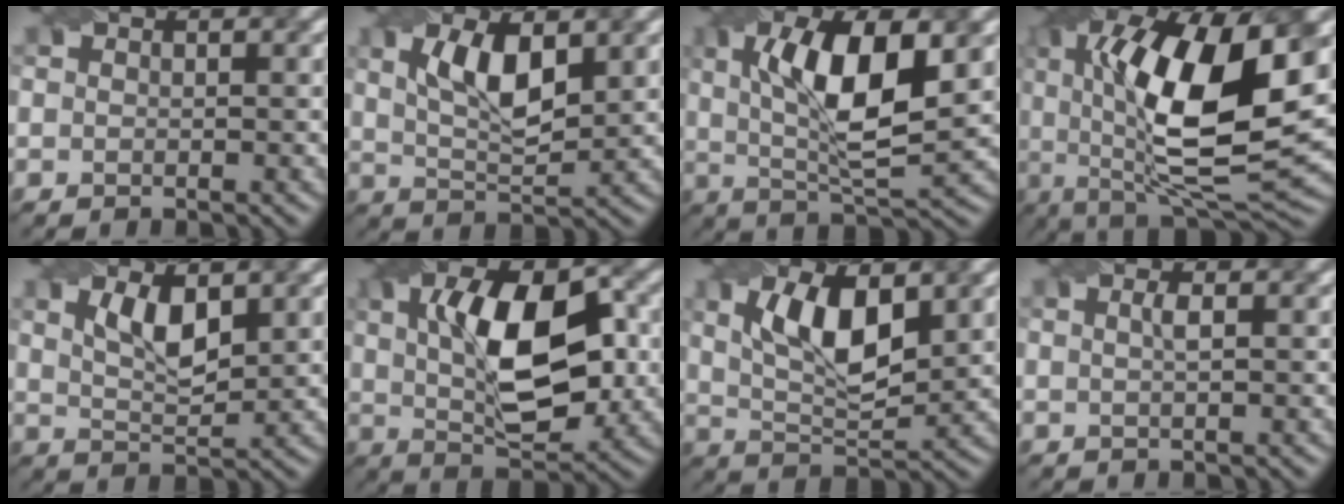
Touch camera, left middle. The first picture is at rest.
{"total": 6.1, "force": [2.0, 2.4, 5.2], "torque": [-0.102, 0.001, 0.039]}
{"total": 10.4, "force": [2.3, 3.6, 9.5], "torque": [-0.165, 0.005, 0.039]}
{"total": 15.3, "force": [2.4, 5.2, 14.2], "torque": [-0.239, -0.004, 0.038]}
{"total": 4.1, "force": [1.8, 1.6, 3.3], "torque": [-0.068, -0.002, 0.035]}
{"total": 10.5, "force": [1.3, 4.7, 9.3], "torque": [-0.150, 0.012, 0.021]}
{"total": 7.7, "force": [2.4, 3.2, 6.6], "torque": [-0.124, 0.004, 0.043]}
{"total": 1.2, "force": [0.2, 0.3, 1.1], "torque": [-0.021, 0.004, 0.003]}